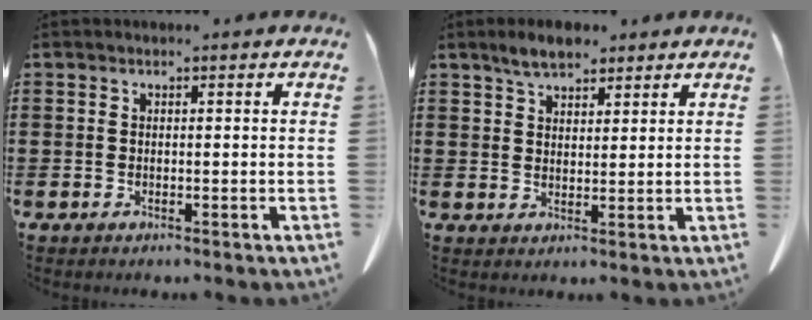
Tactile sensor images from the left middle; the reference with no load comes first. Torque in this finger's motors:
{"motor_torque": [0.35, -0.02, 0.14, 0.03]}